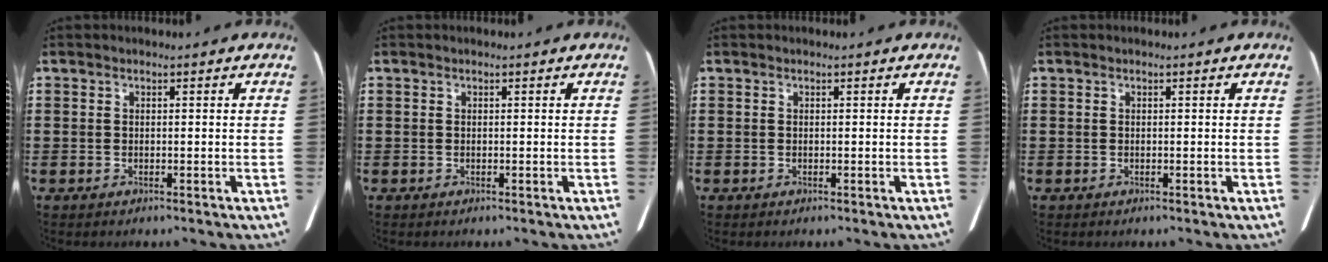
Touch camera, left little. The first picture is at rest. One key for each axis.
{"total": 0.0}
{"total": 0.0}
{"total": 0.0}